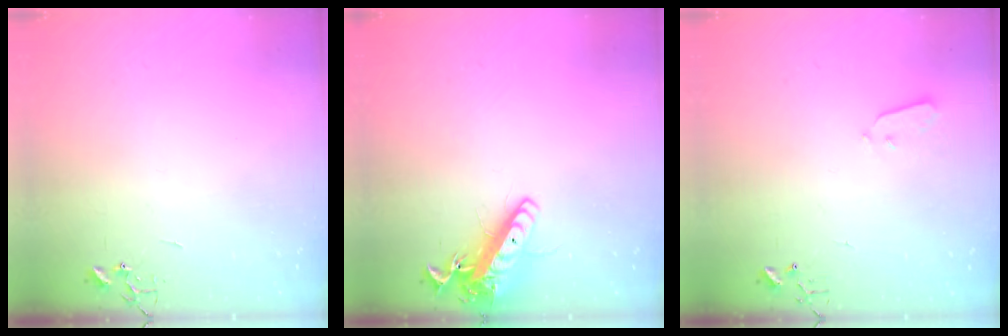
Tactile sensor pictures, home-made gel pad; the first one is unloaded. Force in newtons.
{"total": 14.5, "press": 14.2, "slide": 2.8}
{"total": 3.6, "press": 3.6, "slide": 0.2}